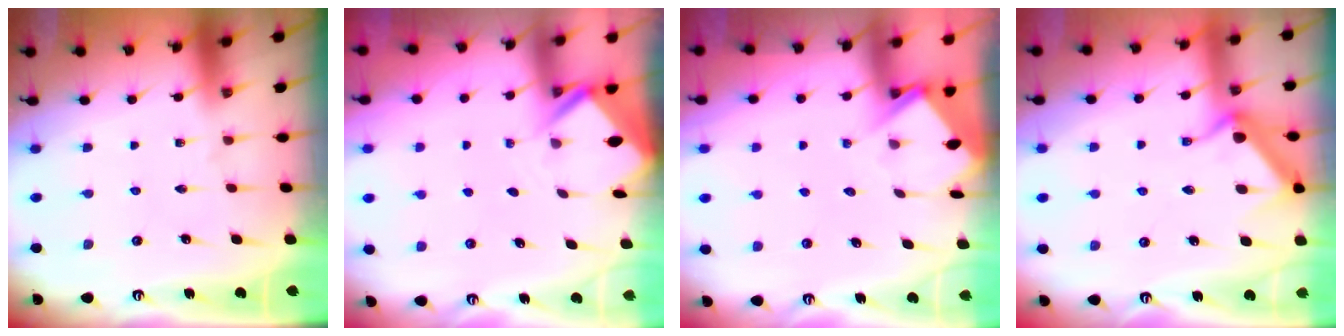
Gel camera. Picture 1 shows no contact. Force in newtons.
{"total": 2.5, "press": 2.5, "slide": 0.2}
{"total": 3.9, "press": 3.9, "slide": 0.4}
{"total": 11.0, "press": 11.0, "slide": 0.2}